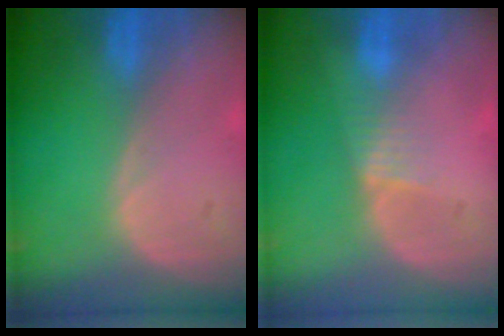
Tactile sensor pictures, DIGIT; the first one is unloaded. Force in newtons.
{"total": 2.6, "press": 2.4, "slide": 0.9}